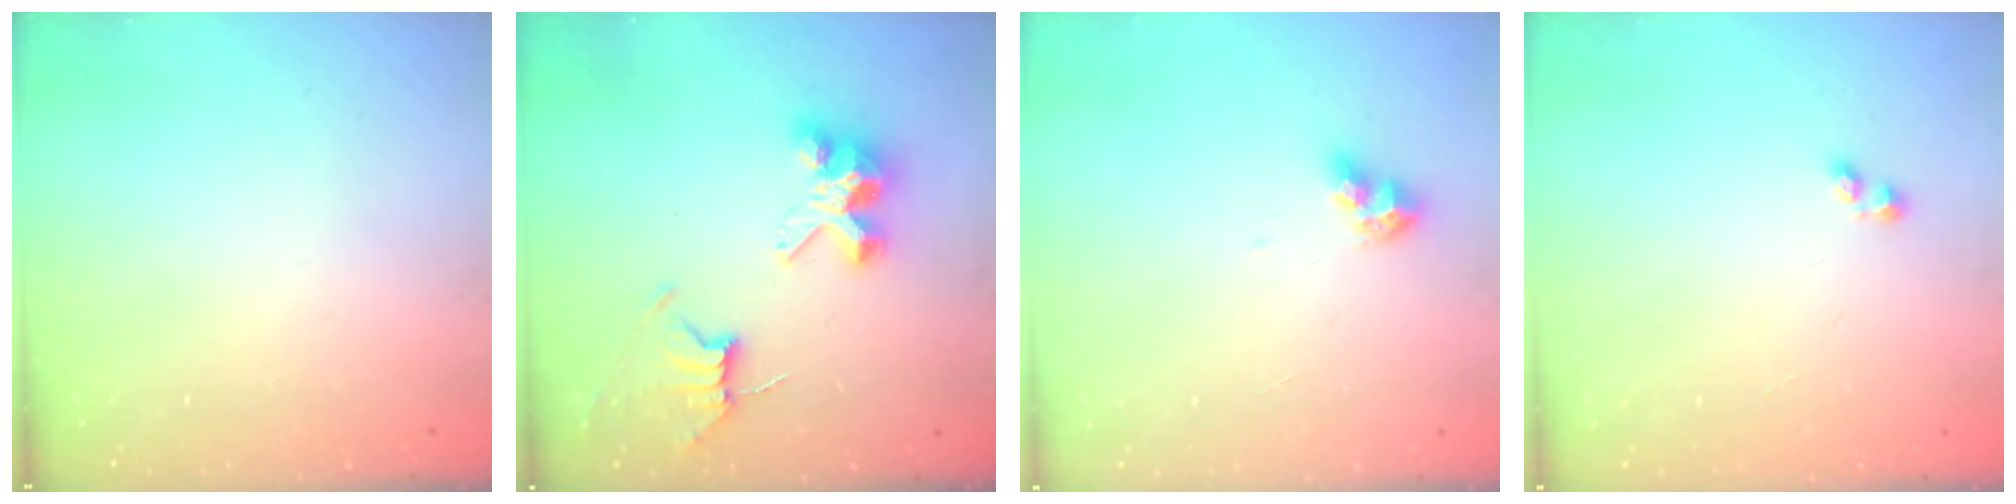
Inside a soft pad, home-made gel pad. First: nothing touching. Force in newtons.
{"total": 8.4, "press": 8.4, "slide": 0.7}
{"total": 6.3, "press": 6.2, "slide": 1.1}
{"total": 1.1, "press": 0.9, "slide": 0.7}